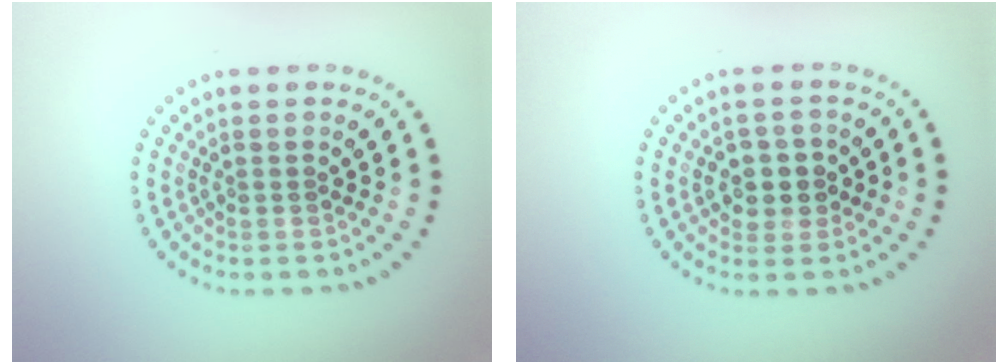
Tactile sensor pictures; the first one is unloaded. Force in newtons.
{"total": 2.9, "press": 2.7, "slide": 0.9}